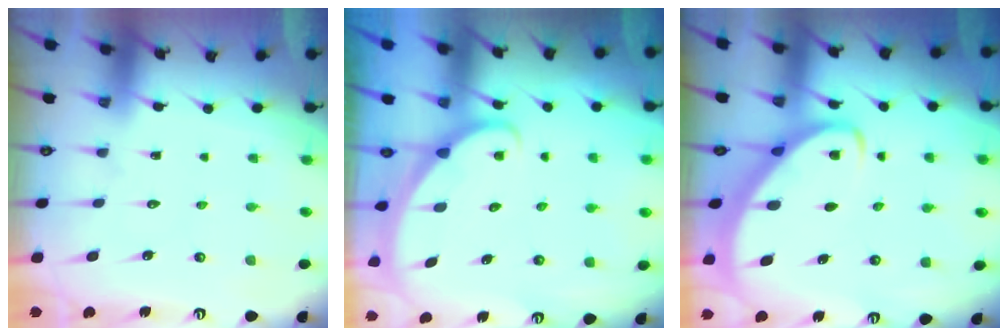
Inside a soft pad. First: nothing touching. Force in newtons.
{"total": 2.1, "press": 2.1, "slide": 0.0}
{"total": 2.9, "press": 2.8, "slide": 0.4}